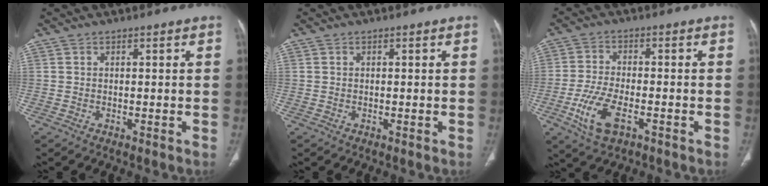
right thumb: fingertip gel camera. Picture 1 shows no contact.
{"total": 0.0}
{"total": 8.9, "force": [-3.7, 4.1, 7.0], "torque": [-0.152, 0.008, -0.066]}